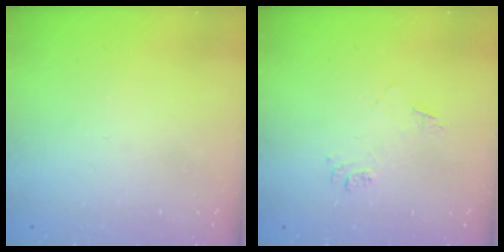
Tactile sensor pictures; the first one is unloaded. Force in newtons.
{"total": 7.2, "press": 7.1, "slide": 0.7}